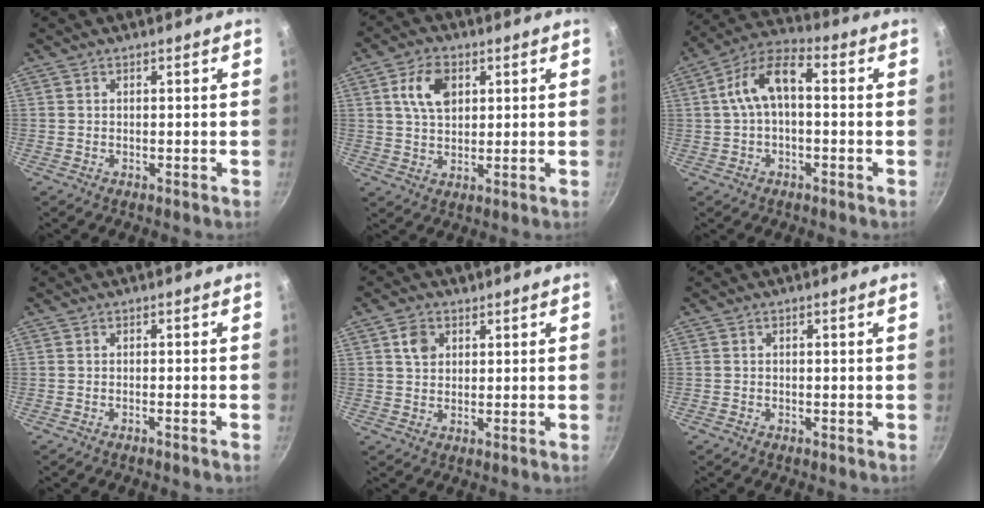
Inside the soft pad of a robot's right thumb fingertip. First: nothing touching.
{"total": 8.0, "force": [2.5, 5.2, 5.5], "torque": [-0.085, 0.000, 0.043]}
{"total": 10.1, "force": [0.5, 5.3, 8.6], "torque": [-0.149, 0.041, 0.002]}
{"total": 0.7, "force": [-0.5, -0.1, 0.4], "torque": [-0.022, 0.008, -0.008]}
{"total": 3.9, "force": [1.7, 3.0, 1.8], "torque": [-0.016, -0.003, 0.030]}
{"total": 0.0}